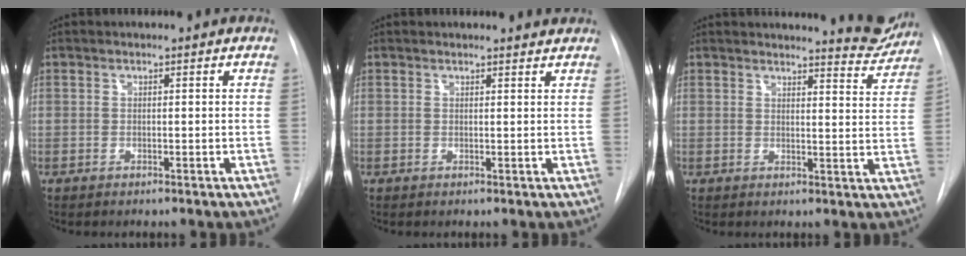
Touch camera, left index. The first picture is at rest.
{"total": 1.4, "force": [1.4, -0.1, -0.1], "torque": [-0.007, -0.005, 0.009]}
{"total": 6.5, "force": [6.4, 0.6, 0.9], "torque": [-0.002, -0.042, 0.060]}